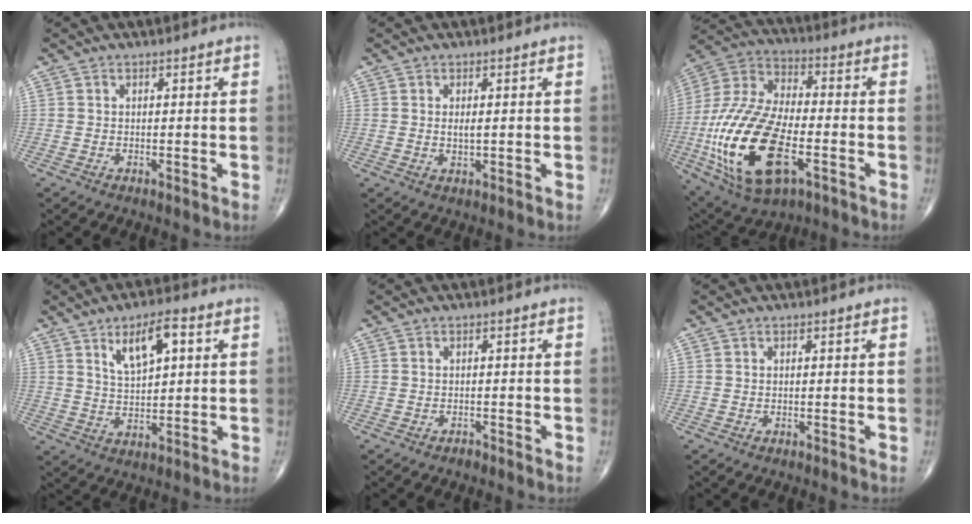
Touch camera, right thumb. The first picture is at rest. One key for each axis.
{"total": 1.8, "fx": 0.3, "fy": 0.7, "fz": 1.6, "tx": -0.030, "ty": -0.004, "tz": 0.008}
{"total": 25.8, "fx": -7.3, "fy": 12.5, "fz": 21.3, "tx": -0.460, "ty": 0.005, "tz": -0.122}
{"total": 8.5, "fx": 3.6, "fy": 3.4, "fz": 6.9, "tx": -0.103, "ty": -0.012, "tz": 0.063}
{"total": 0.8, "fx": -0.6, "fy": 0.4, "fz": 0.2, "tx": -0.002, "ty": 0.002, "tz": -0.013}
{"total": 0.0}